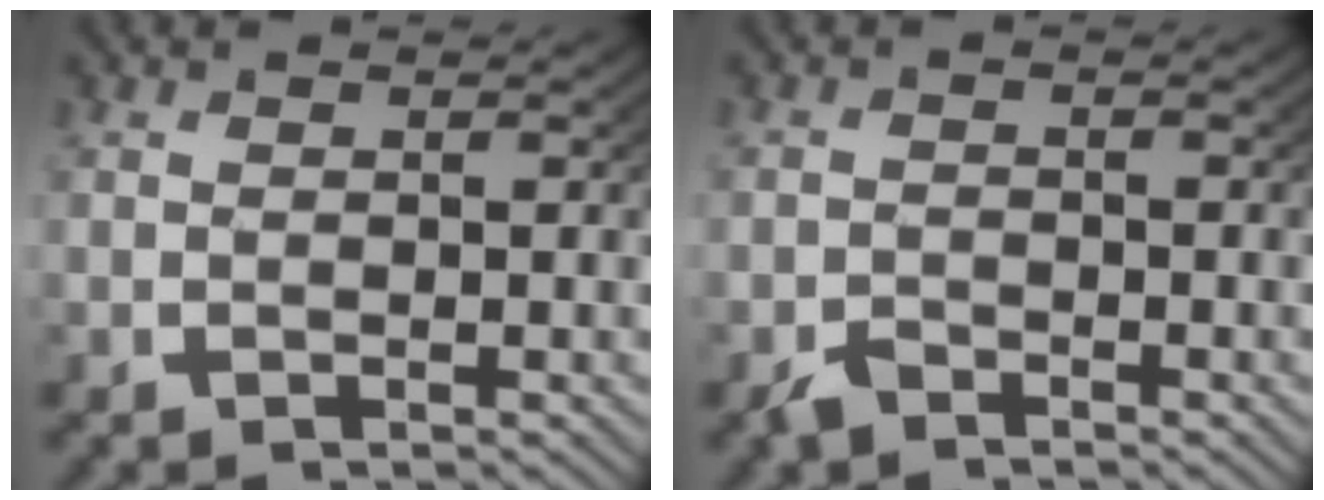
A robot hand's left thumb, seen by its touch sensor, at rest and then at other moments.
{"total": 1.6, "force": [-1.5, 0.5, 0.3], "torque": [-0.005, -0.006, -0.030]}